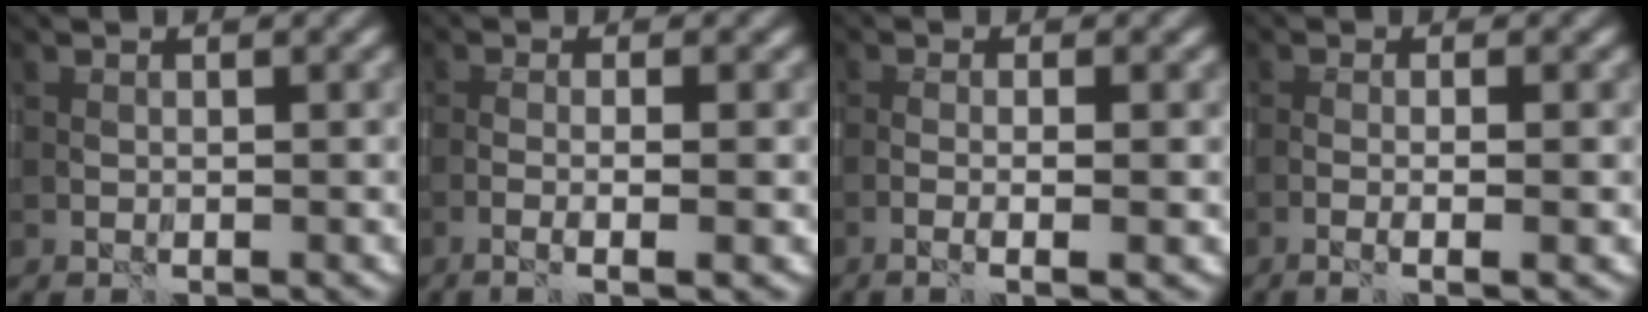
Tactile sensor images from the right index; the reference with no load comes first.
{"total": 3.0, "force": [-1.0, 0.4, 2.8], "torque": [-0.044, 0.003, -0.027]}
{"total": 2.7, "force": [-0.8, 0.3, 2.5], "torque": [-0.040, 0.003, -0.022]}
{"total": 2.7, "force": [-0.8, 0.4, 2.5], "torque": [-0.036, 0.004, -0.022]}